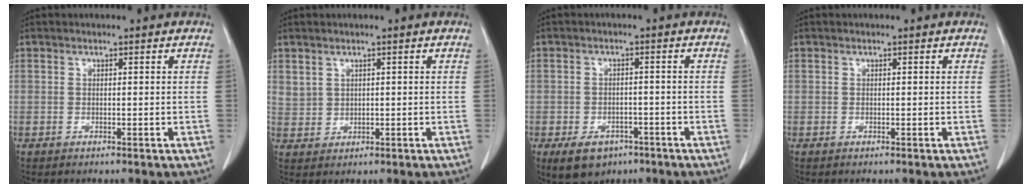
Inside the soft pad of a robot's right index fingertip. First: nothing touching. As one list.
[{"total": 2.4, "force": [1.2, 2.0, 0.6], "torque": [-0.008, 0.004, 0.029]}, {"total": 6.8, "force": [-4.1, 4.4, 3.1], "torque": [-0.054, -0.001, -0.056]}, {"total": 0.0}]